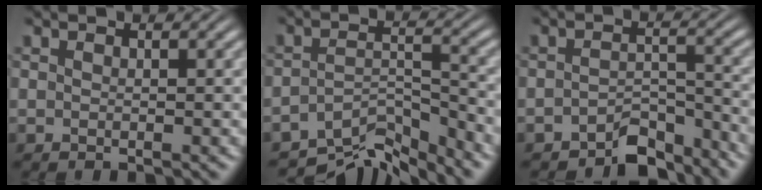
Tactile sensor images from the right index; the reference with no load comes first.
{"total": 8.1, "force": [-6.7, 2.9, 3.4], "torque": [-0.037, -0.024, -0.104]}
{"total": 5.0, "force": [-4.6, 1.3, 1.5], "torque": [-0.012, -0.009, -0.075]}